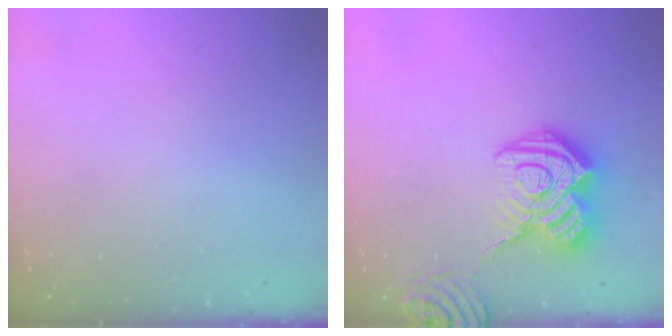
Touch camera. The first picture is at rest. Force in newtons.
{"total": 18.1, "press": 18.1, "slide": 1.7}